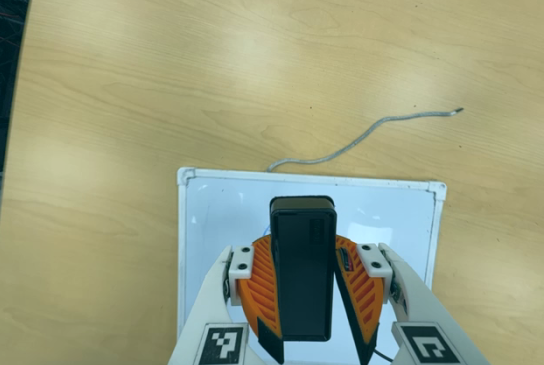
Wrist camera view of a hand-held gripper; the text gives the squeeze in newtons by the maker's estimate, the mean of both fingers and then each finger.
{"total": 10.7, "left": 9.8, "right": 11.6}